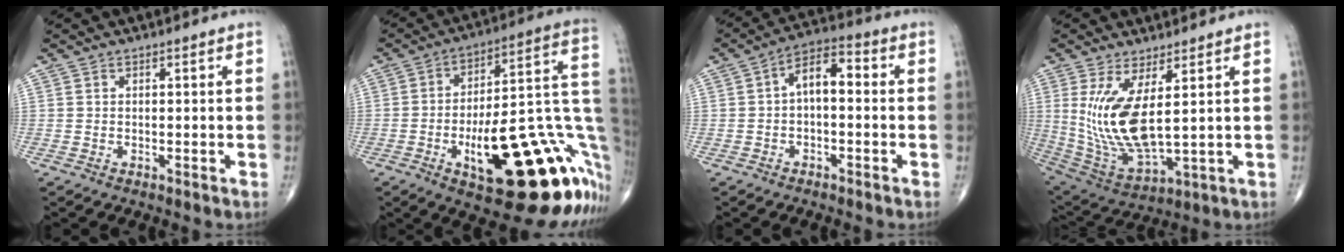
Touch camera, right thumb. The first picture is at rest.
{"total": 29.9, "force": [-9.8, 10.2, 26.3], "torque": [-0.279, 0.050, -0.126]}
{"total": 7.0, "force": [0.0, 3.7, 6.0], "torque": [-0.088, 0.033, -0.012]}
{"total": 14.0, "force": [3.0, 4.9, 12.8], "torque": [-0.267, -0.036, 0.079]}